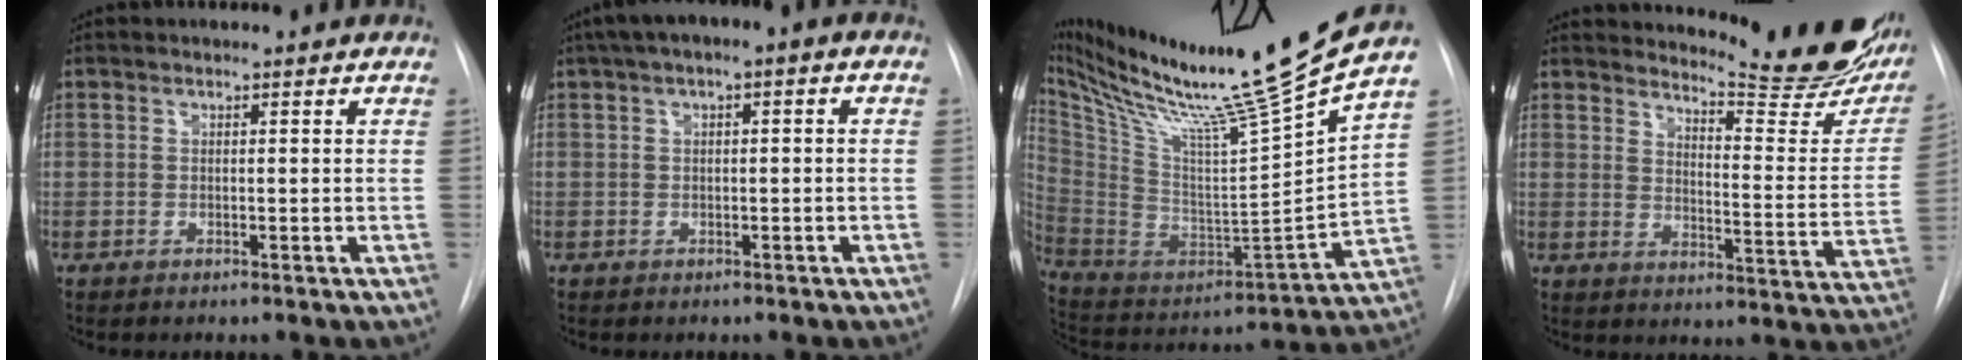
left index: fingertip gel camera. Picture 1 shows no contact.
{"total": 4.7, "force": [1.3, 2.0, 4.0], "torque": [-0.066, 0.027, 0.015]}
{"total": 26.8, "force": [21.0, -2.9, 16.4], "torque": [-0.283, -0.066, 0.349]}
{"total": 19.5, "force": [17.5, 2.2, 8.2], "torque": [-0.104, -0.098, 0.207]}